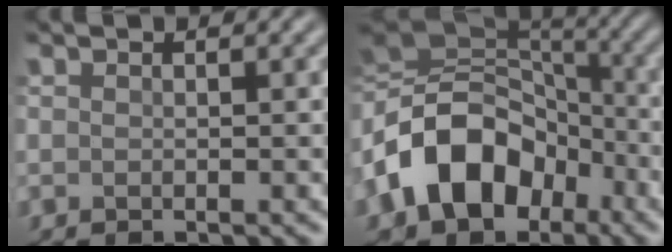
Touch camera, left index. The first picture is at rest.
{"total": 12.7, "force": [-4.8, 9.2, 7.3], "torque": [-0.148, 0.004, -0.102]}